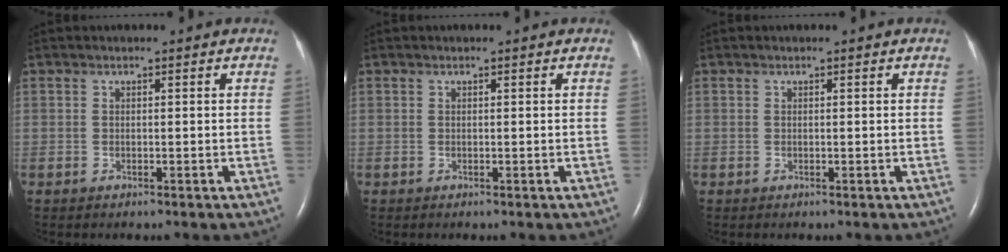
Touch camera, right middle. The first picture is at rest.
{"total": 0.0}
{"total": 0.0}